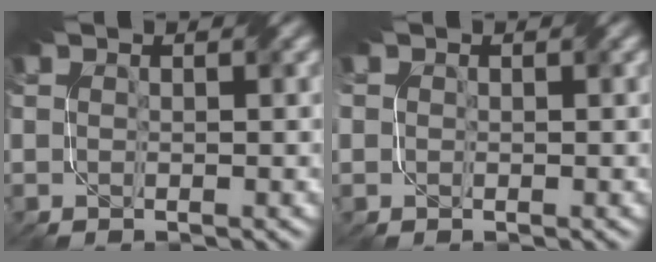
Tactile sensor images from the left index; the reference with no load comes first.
{"total": 1.4, "force": [0.4, 1.3, 0.1], "torque": [0.003, 0.008, 0.004]}